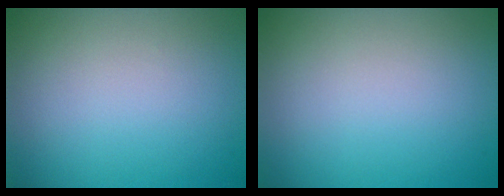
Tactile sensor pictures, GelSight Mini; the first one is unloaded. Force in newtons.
{"total": 0.0}